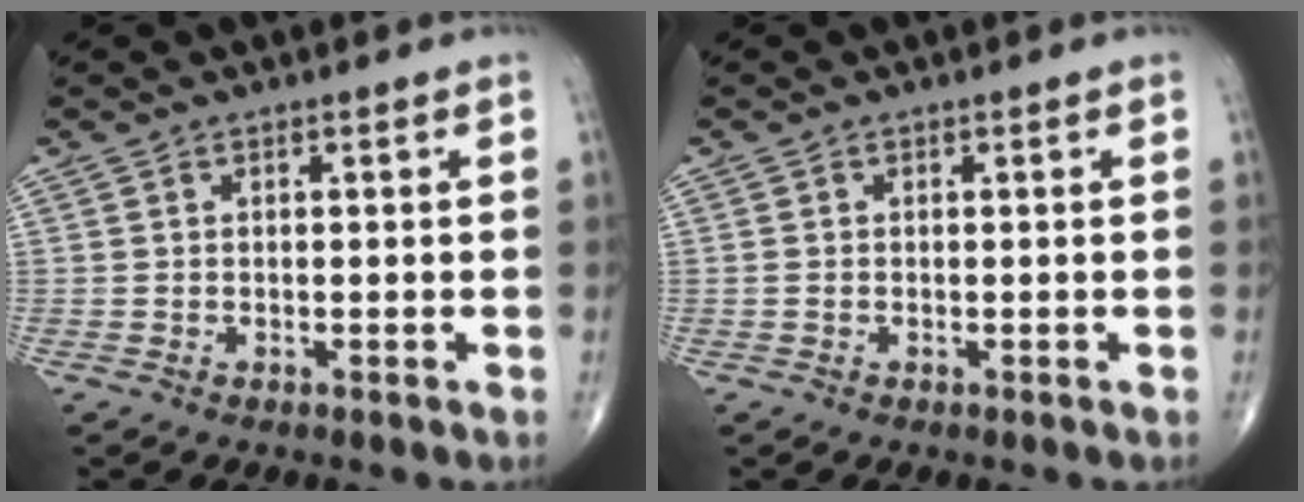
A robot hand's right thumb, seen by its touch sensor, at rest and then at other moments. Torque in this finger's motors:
{"motor_torque": [-0.05, 0.06, 0.05, 0.15, 0.01]}